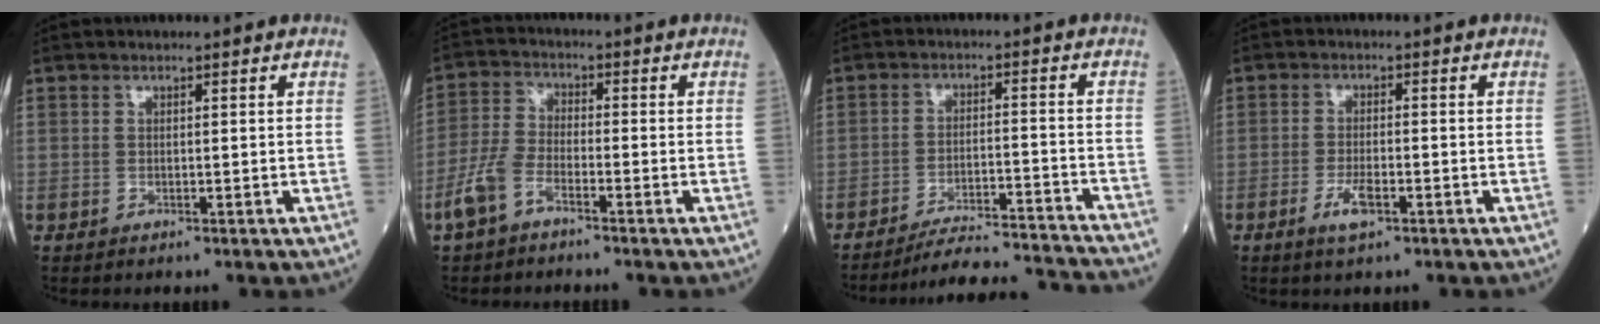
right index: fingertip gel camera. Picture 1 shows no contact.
{"total": 5.5, "force": [-3.5, 2.2, 3.7], "torque": [-0.095, -0.001, -0.076]}
{"total": 14.9, "force": [-14.6, -0.4, 3.1], "torque": [-0.040, -0.005, -0.201]}
{"total": 3.6, "force": [-1.8, 0.9, 2.9], "torque": [-0.060, -0.002, -0.032]}